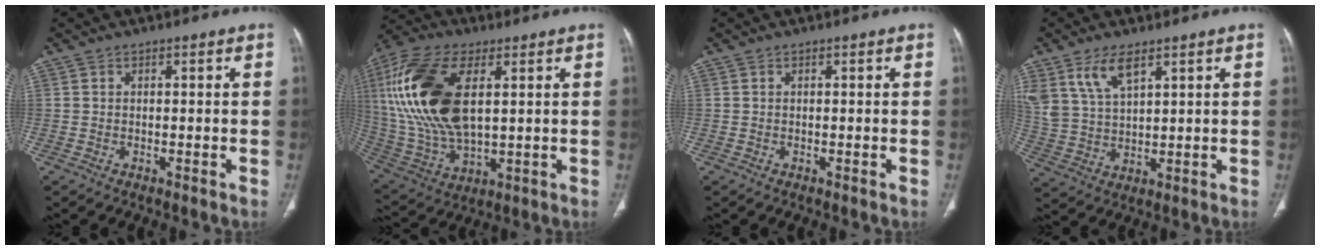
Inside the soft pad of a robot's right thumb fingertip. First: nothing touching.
{"total": 22.7, "force": [5.1, 11.5, 18.9], "torque": [-0.405, -0.012, 0.097]}
{"total": 0.0}
{"total": 8.5, "force": [5.2, 3.7, 5.6], "torque": [-0.111, -0.016, 0.115]}